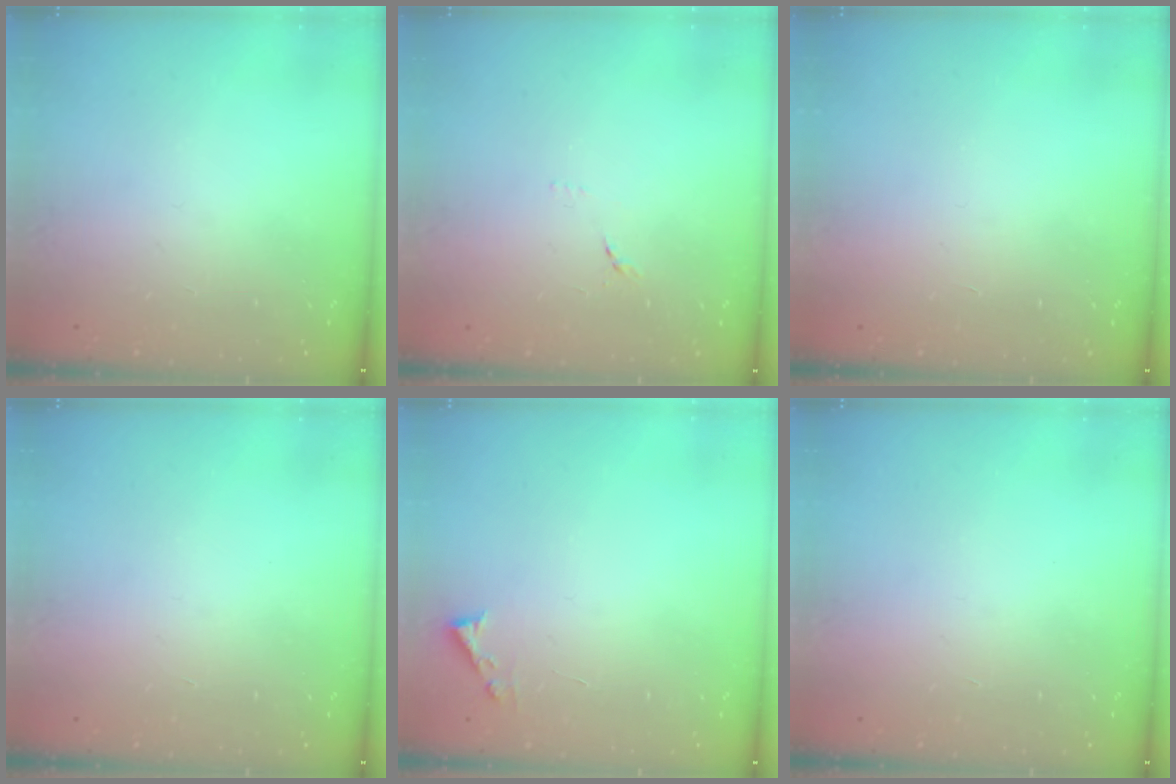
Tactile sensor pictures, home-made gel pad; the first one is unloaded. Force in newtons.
{"total": 7.6, "press": 7.6, "slide": 0.7}
{"total": 1.7, "press": 1.7, "slide": 0.1}
{"total": 1.5, "press": 1.5, "slide": 0.1}
{"total": 3.6, "press": 3.6, "slide": 0.5}
{"total": 1.5, "press": 1.5, "slide": 0.1}